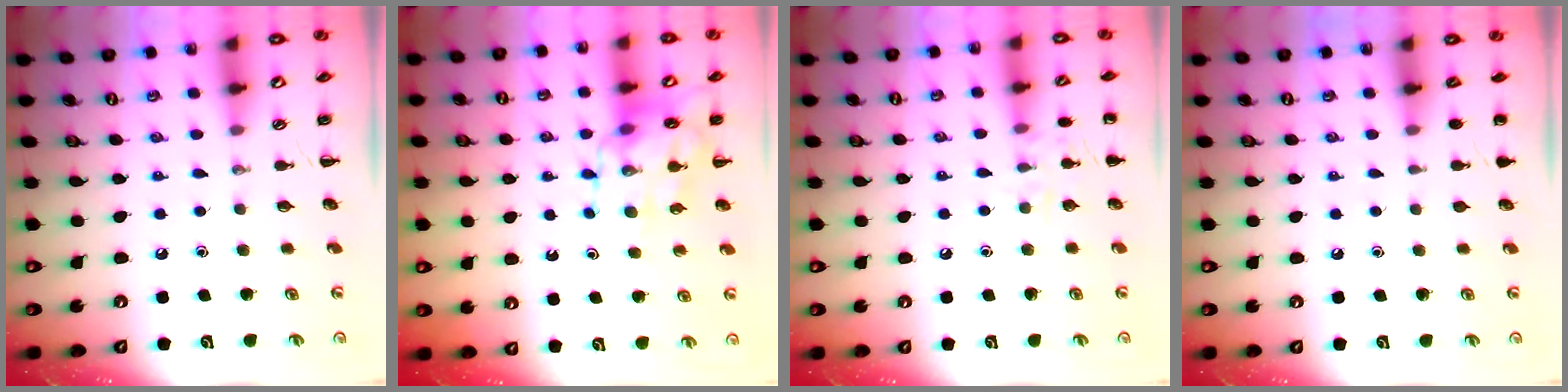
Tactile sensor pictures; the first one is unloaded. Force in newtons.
{"total": 12.0, "press": 11.7, "slide": 2.4}
{"total": 7.7, "press": 7.4, "slide": 1.9}
{"total": 1.1, "press": 1.0, "slide": 0.2}